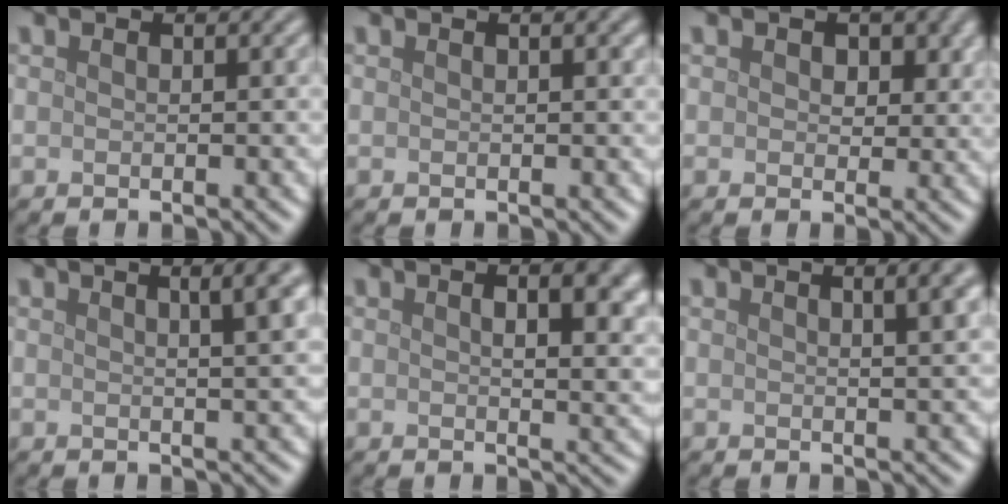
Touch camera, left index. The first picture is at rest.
{"total": 0.5, "force": [0.3, 0.1, 0.5], "torque": [-0.004, 0.002, 0.003]}
{"total": 2.7, "force": [1.0, 1.9, 1.6], "torque": [-0.026, -0.004, 0.008]}
{"total": 6.1, "force": [2.6, 2.4, 4.9], "torque": [-0.029, 0.035, 0.004]}
{"total": 6.0, "force": [1.7, 2.6, 5.1], "torque": [-0.041, 0.005, 0.024]}
{"total": 4.9, "force": [2.2, 1.9, 4.0], "torque": [-0.024, 0.022, 0.007]}